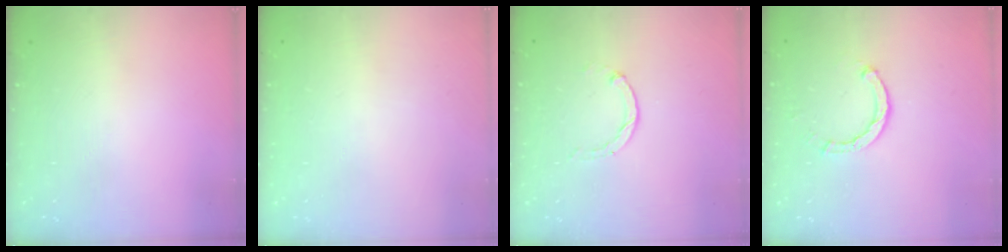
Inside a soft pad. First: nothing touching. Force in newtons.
{"total": 2.5, "press": 2.5, "slide": 0.2}
{"total": 0.8, "press": 0.7, "slide": 0.2}
{"total": 2.6, "press": 2.6, "slide": 0.3}